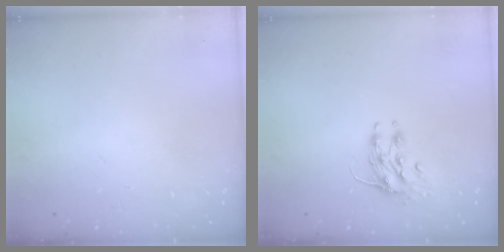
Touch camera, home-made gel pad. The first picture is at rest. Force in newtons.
{"total": 8.4, "press": 8.3, "slide": 1.0}